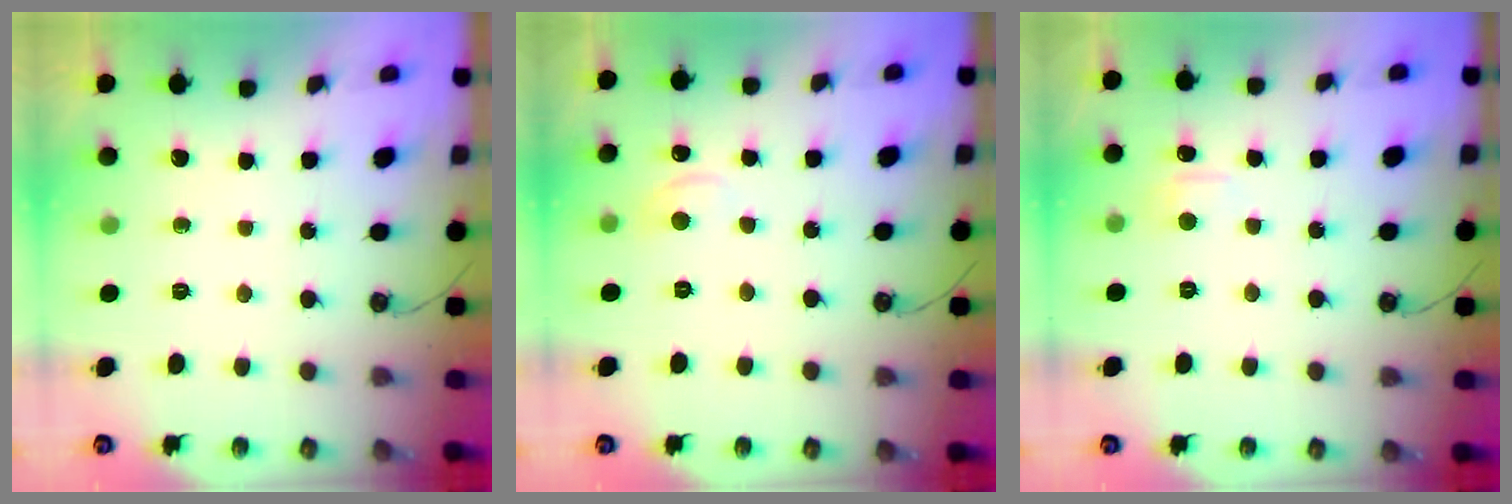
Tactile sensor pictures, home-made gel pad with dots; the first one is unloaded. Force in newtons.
{"total": 0.8, "press": 0.3, "slide": 0.7}
{"total": 2.1, "press": 2.0, "slide": 0.6}